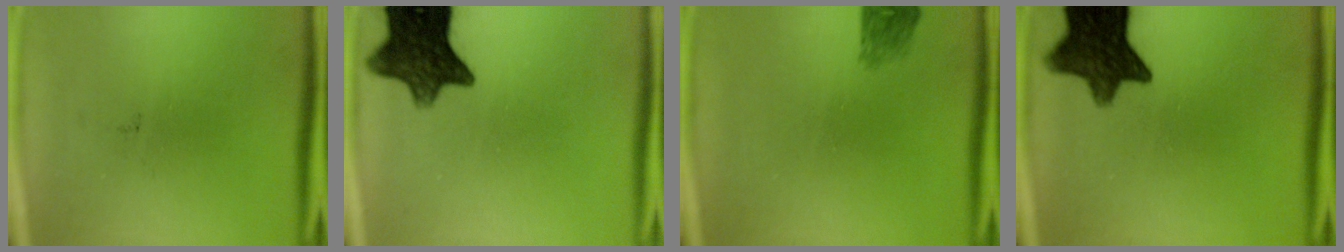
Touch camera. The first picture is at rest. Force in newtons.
{"total": 11.6}
{"total": 2.2}
{"total": 12.2}